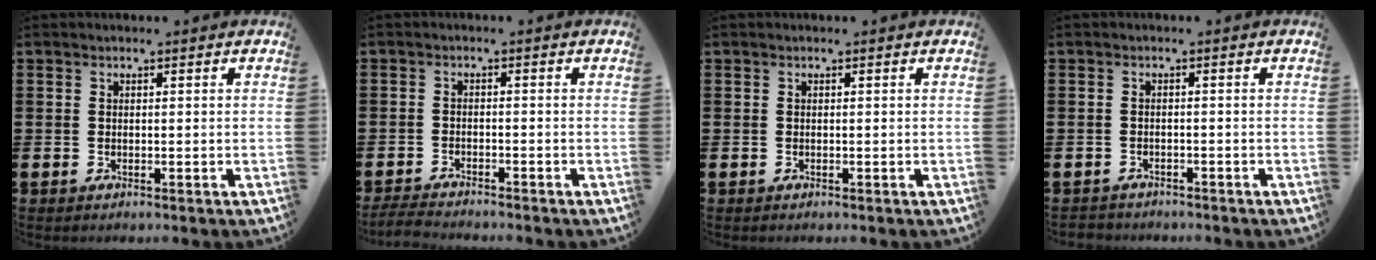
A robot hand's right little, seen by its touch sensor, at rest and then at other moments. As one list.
[{"total": 2.2, "force": [-2.2, 0.0, 0.3], "torque": [-0.006, 0.005, -0.045]}, {"total": 0.0}, {"total": 1.0, "force": [-0.9, 0.2, -0.2], "torque": [0.000, 0.002, -0.021]}]